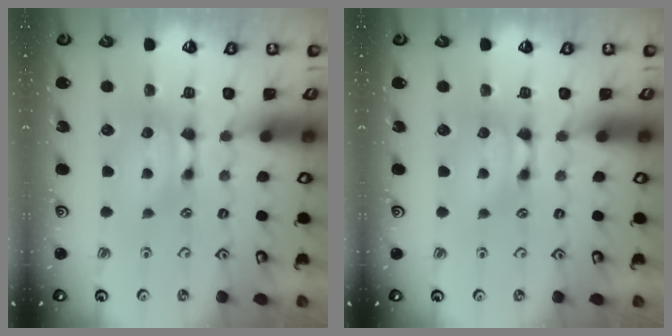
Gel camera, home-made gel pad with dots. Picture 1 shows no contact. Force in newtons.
{"total": 0.6, "press": 0.1, "slide": 0.6}